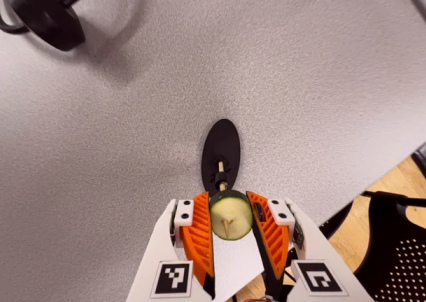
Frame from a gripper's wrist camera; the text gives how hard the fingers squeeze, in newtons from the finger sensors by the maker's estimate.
{"total": 8.1, "left": 8.0, "right": 8.1}